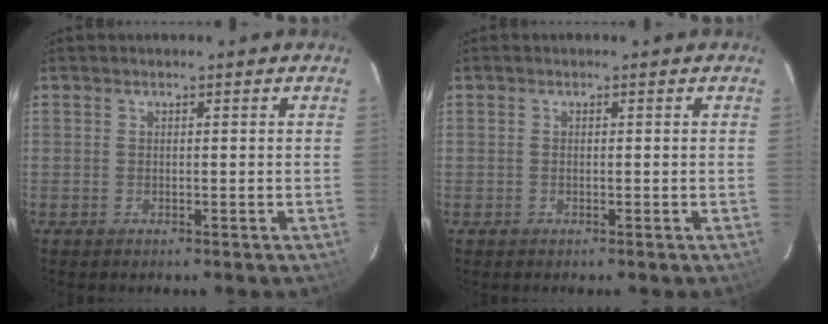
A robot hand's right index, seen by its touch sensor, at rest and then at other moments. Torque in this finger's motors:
{"motor_torque": [0.08, 0.05, -0.02, 0.00]}